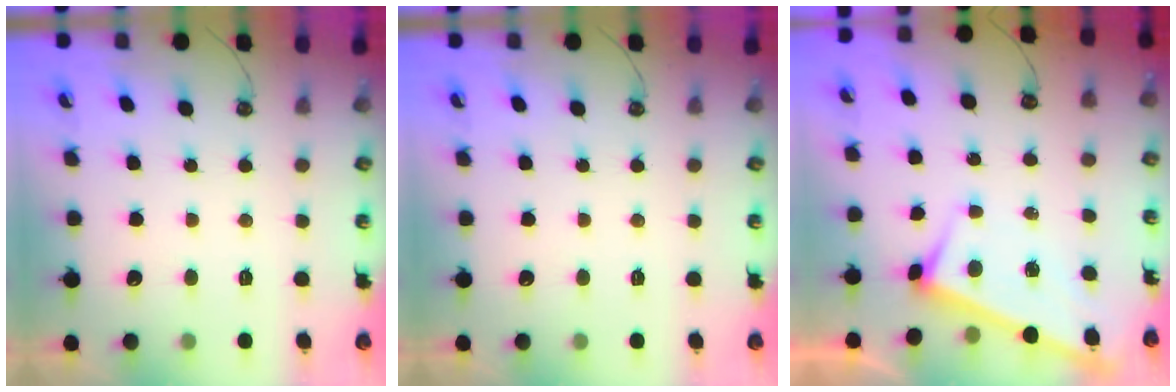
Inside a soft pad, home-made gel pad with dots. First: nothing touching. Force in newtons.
{"total": 0.0}
{"total": 3.0, "press": 3.0, "slide": 0.2}